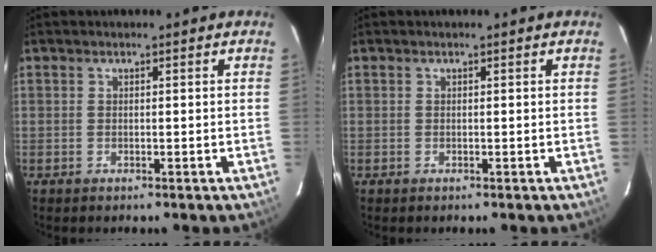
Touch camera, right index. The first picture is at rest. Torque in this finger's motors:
{"motor_torque": [0.00, 0.00, 0.02, 0.01]}